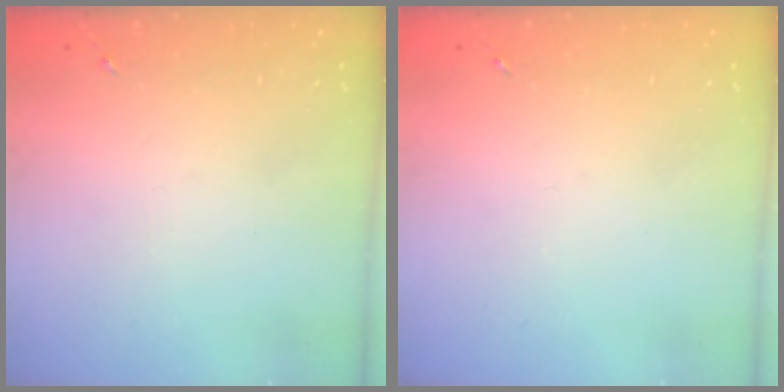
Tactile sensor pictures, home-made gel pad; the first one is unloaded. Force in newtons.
{"total": 0.0}